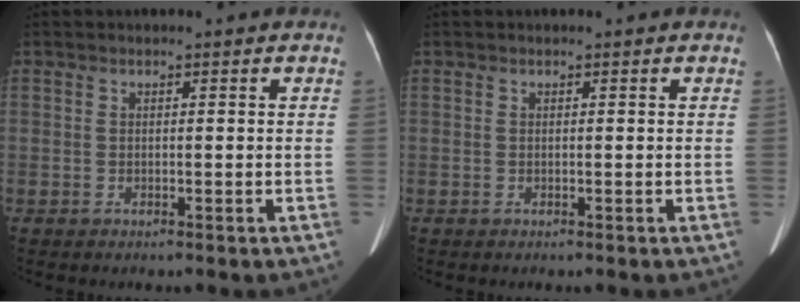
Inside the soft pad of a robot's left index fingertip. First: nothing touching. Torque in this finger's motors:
{"motor_torque": [0.05, 0.05, 0.01, 0.01]}